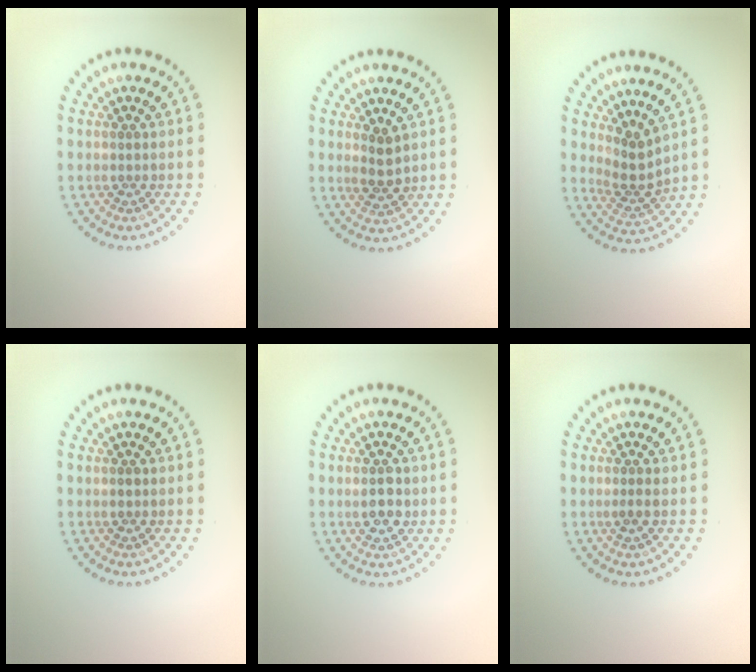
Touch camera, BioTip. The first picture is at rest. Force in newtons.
{"total": 2.0, "press": 2.0, "slide": 0.6}
{"total": 2.8, "press": 1.9, "slide": 2.0}
{"total": 0.6, "press": 0.6, "slide": 0.1}
{"total": 2.1, "press": 2.1, "slide": 0.1}
{"total": 0.7, "press": 0.4, "slide": 0.6}